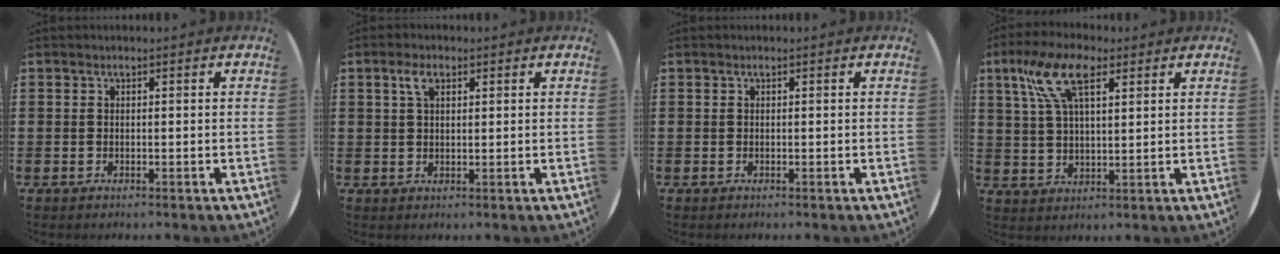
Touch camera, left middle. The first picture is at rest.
{"total": 2.9, "force": [1.6, 1.4, 2.0], "torque": [-0.036, 0.005, 0.026]}
{"total": 0.0}
{"total": 8.8, "force": [4.8, 3.7, 6.3], "torque": [-0.138, 0.009, 0.087]}